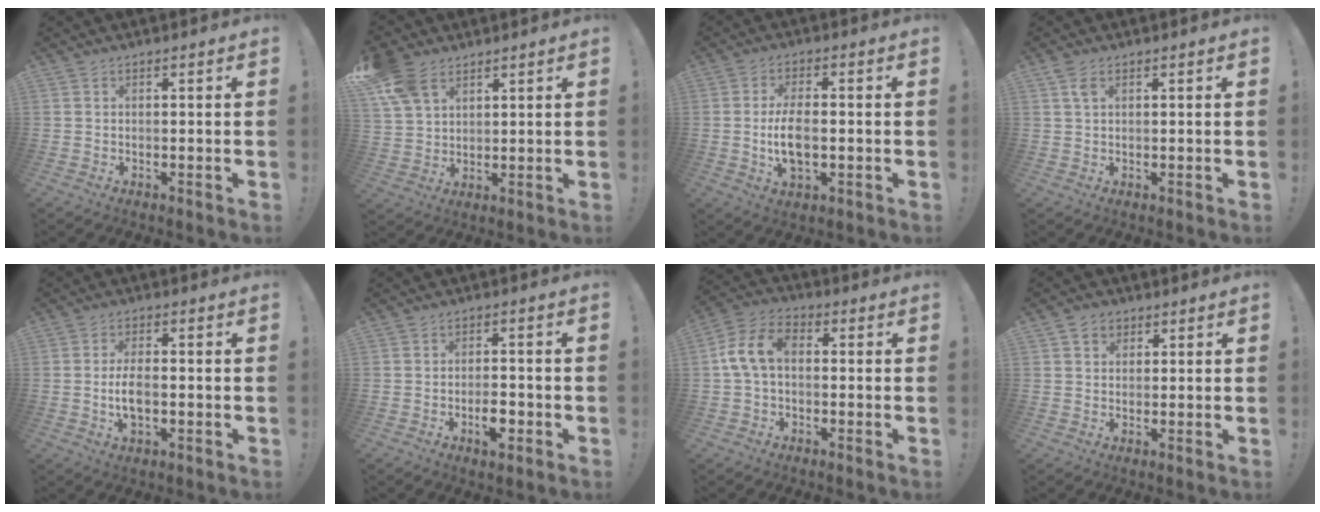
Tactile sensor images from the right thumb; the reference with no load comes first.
{"total": 9.7, "force": [5.8, 6.2, 4.8], "torque": [-0.092, -0.017, 0.120]}
{"total": 8.5, "force": [-1.1, 4.2, 7.3], "torque": [-0.127, -0.009, -0.022]}
{"total": 3.0, "force": [1.2, 1.3, 2.4], "torque": [-0.050, 0.003, 0.023]}
{"total": 5.9, "force": [-1.0, 2.8, 5.1], "torque": [-0.092, 0.000, -0.019]}
{"total": 5.5, "force": [-2.5, 2.5, 4.2], "torque": [-0.062, 0.007, -0.041]}
{"total": 9.8, "force": [0.5, 6.2, 7.6], "torque": [-0.157, 0.011, 0.011]}
{"total": 3.6, "force": [1.7, 2.9, 1.1], "torque": [-0.016, -0.002, 0.032]}